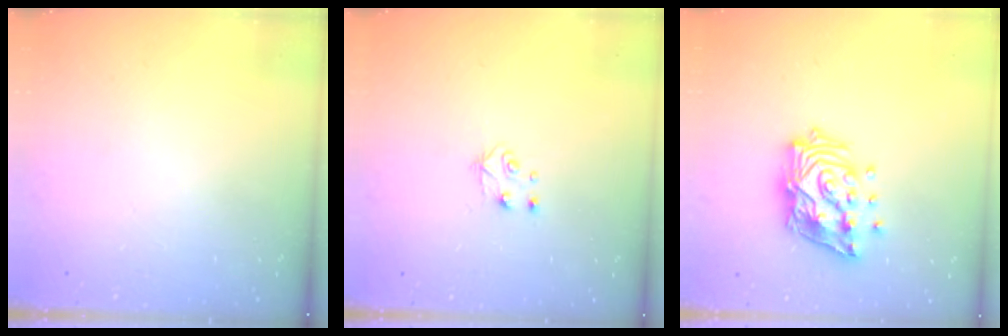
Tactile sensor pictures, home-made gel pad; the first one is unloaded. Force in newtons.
{"total": 4.0, "press": 3.9, "slide": 0.4}
{"total": 17.9, "press": 17.8, "slide": 2.1}